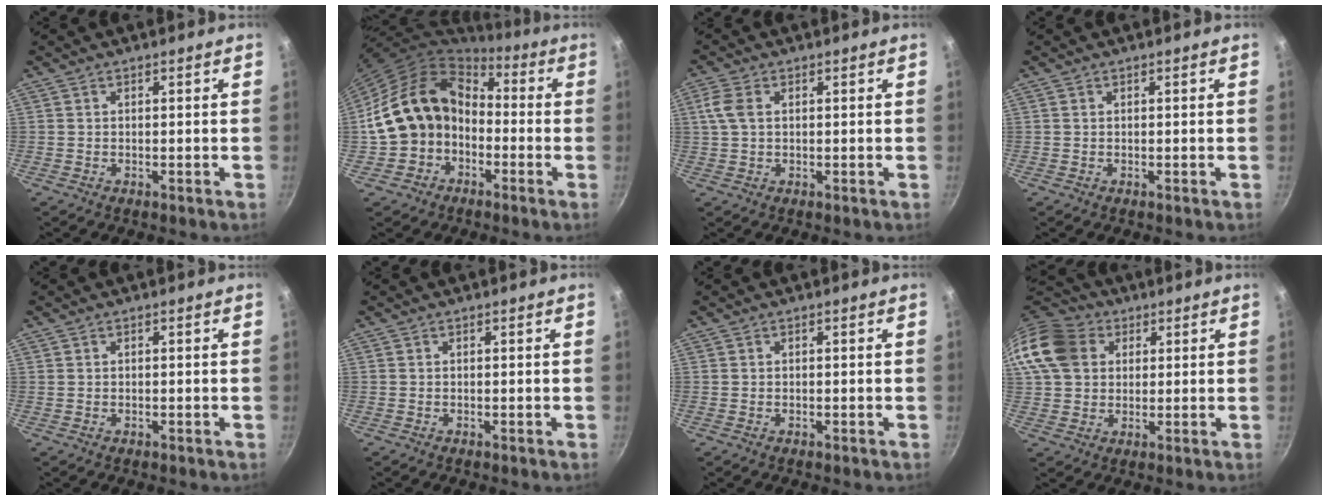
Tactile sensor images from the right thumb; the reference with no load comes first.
{"total": 15.4, "force": [-2.5, 12.6, 8.4], "torque": [-0.126, 0.061, -0.047]}
{"total": 4.1, "force": [1.0, 2.5, 3.1], "torque": [-0.071, 0.009, 0.019]}
{"total": 0.0}
{"total": 0.0}
{"total": 0.0}
{"total": 0.0}
{"total": 15.2, "force": [4.8, 12.2, 7.7], "torque": [-0.153, 0.018, 0.078]}